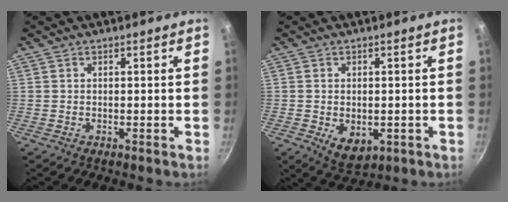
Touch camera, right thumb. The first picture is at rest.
{"total": 6.4, "force": [-1.2, 4.3, 4.6], "torque": [-0.060, -0.010, -0.007]}